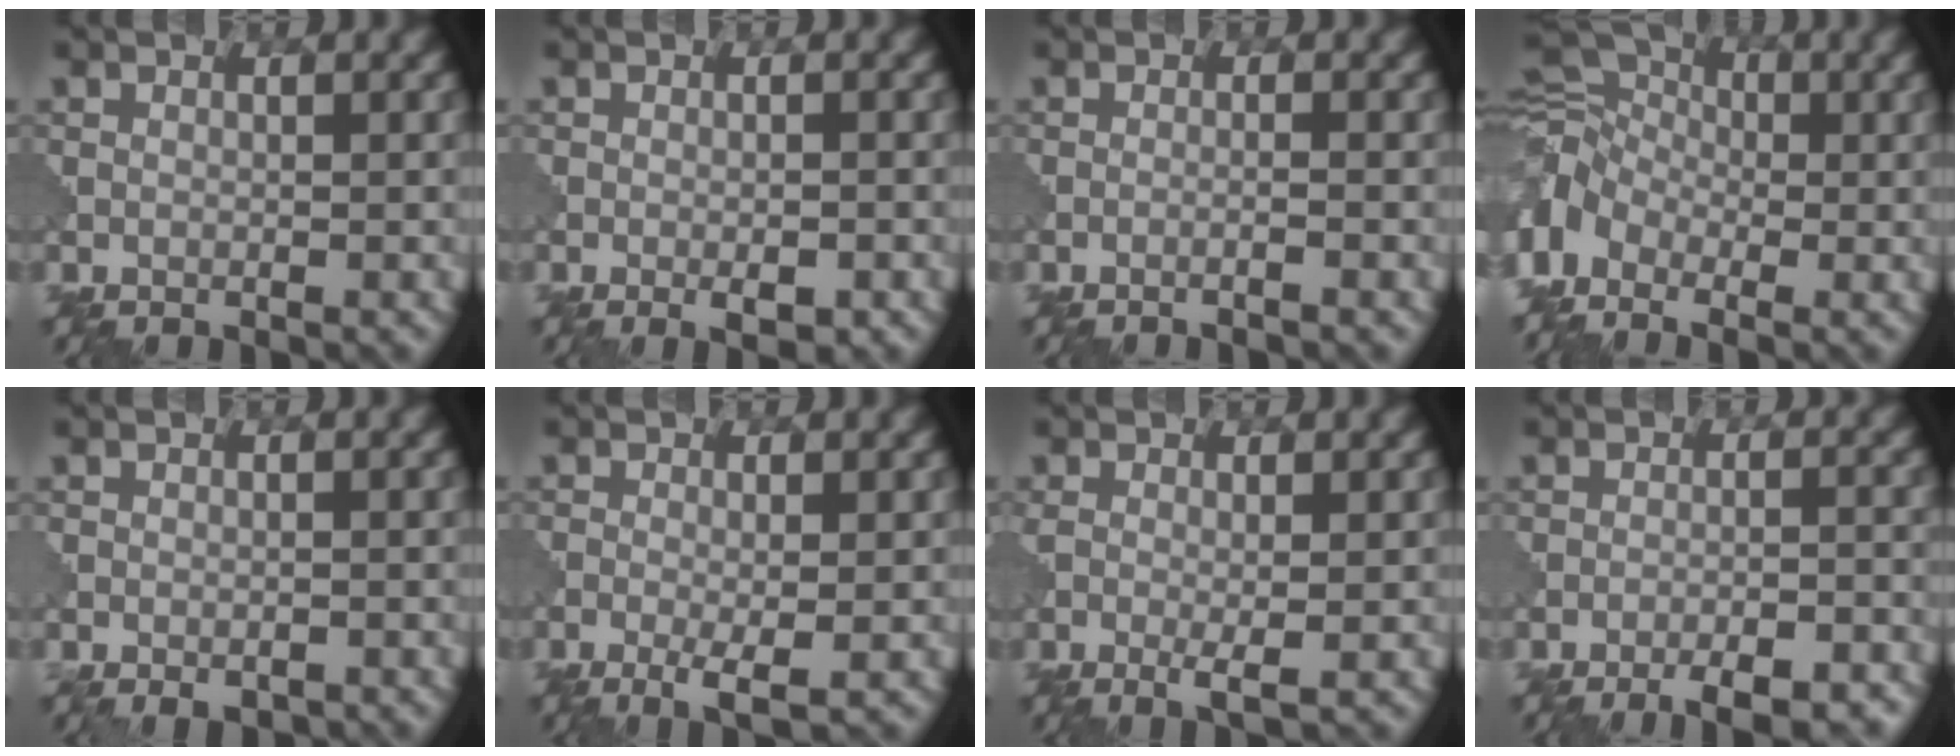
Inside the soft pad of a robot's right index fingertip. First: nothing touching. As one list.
[{"total": 1.3, "force": [-1.1, 0.0, 0.8], "torque": [-0.012, -0.004, -0.009]}, {"total": 1.1, "force": [-0.7, 0.3, 0.8], "torque": [0.014, -0.002, -0.039]}, {"total": 5.4, "force": [-1.8, 3.9, 3.2], "torque": [-0.083, 0.011, -0.037]}, {"total": 1.2, "force": [-1.2, 0.3, 0.3], "torque": [-0.008, -0.008, -0.008]}, {"total": 2.4, "force": [-1.3, 0.3, 2.0], "torque": [-0.043, -0.010, -0.019]}, {"total": 1.9, "force": [-0.6, 0.2, 1.8], "torque": [-0.040, -0.005, -0.008]}, {"total": 5.9, "force": [-5.0, 1.4, 2.7], "torque": [-0.016, 0.005, -0.060]}]